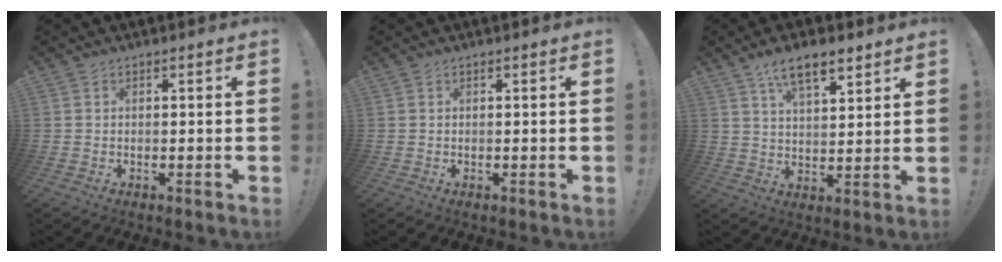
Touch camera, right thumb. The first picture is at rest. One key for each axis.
{"total": 0.0}
{"total": 9.9, "fx": 6.5, "fy": 3.7, "fz": 6.5, "tx": -0.097, "ty": -0.028, "tz": 0.116}